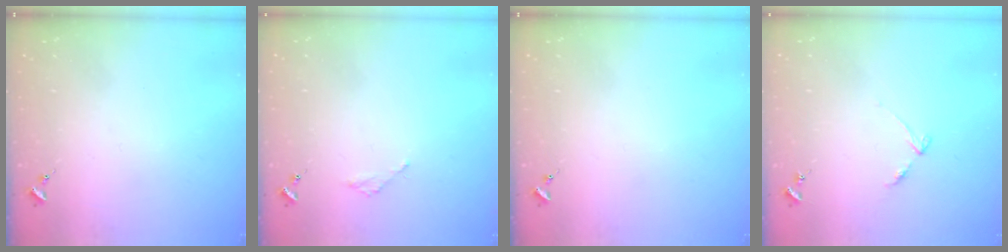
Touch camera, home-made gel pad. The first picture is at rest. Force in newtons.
{"total": 2.1, "press": 2.1, "slide": 0.2}
{"total": 0.0}
{"total": 3.6, "press": 3.5, "slide": 0.4}